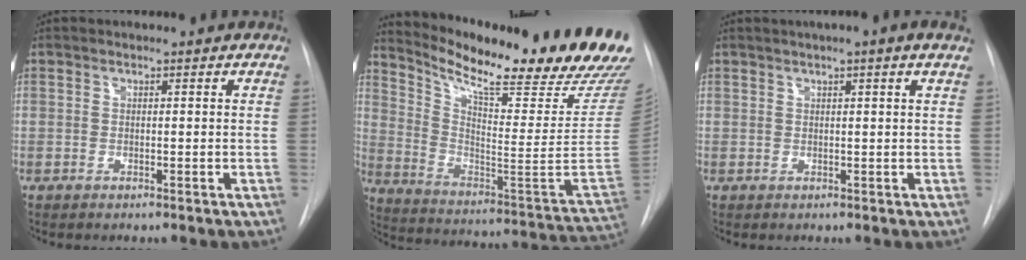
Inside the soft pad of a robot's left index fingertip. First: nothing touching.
{"total": 28.2, "force": [23.2, 0.8, 15.9], "torque": [-0.267, -0.084, 0.328]}
{"total": 4.1, "force": [2.5, -0.3, 3.2], "torque": [-0.045, 0.018, 0.036]}